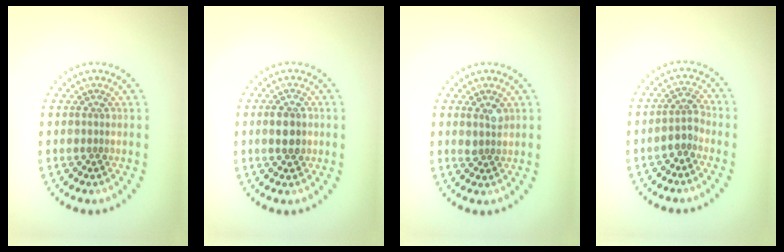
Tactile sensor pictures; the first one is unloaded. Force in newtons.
{"total": 2.8, "press": 2.8, "slide": 0.0}
{"total": 1.4, "press": 1.3, "slide": 0.6}
{"total": 1.8, "press": 1.5, "slide": 1.0}